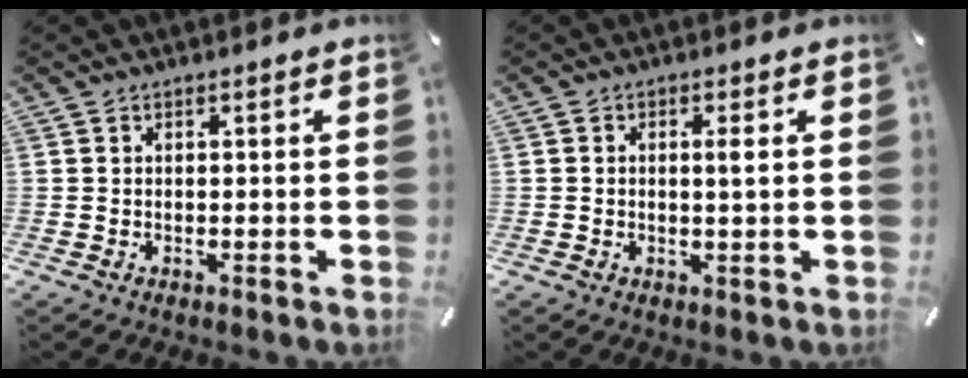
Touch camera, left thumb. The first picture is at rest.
{"total": 2.2, "force": [0.3, 0.6, 2.1], "torque": [-0.042, 0.000, 0.003]}